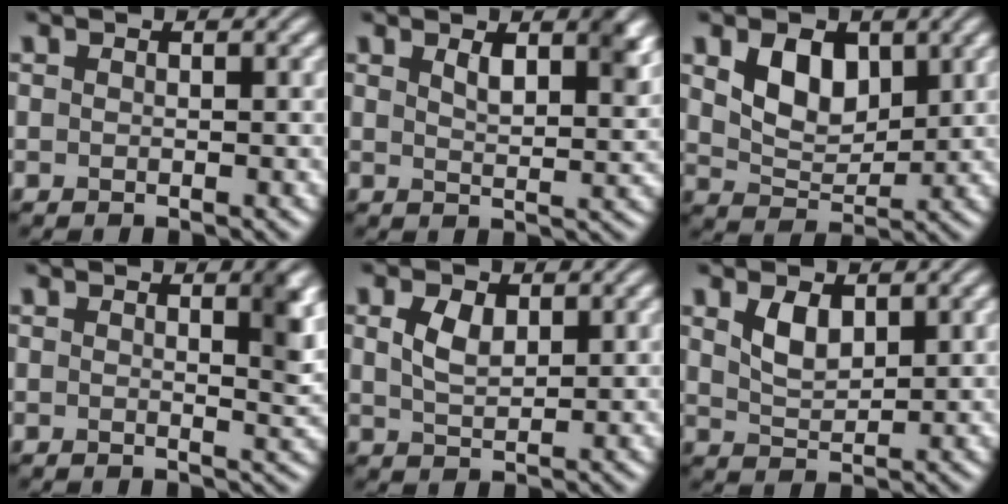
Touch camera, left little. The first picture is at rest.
{"total": 4.0, "force": [2.1, 1.4, 3.1], "torque": [-0.049, -0.004, 0.036]}
{"total": 4.7, "force": [1.9, 3.0, 3.1], "torque": [-0.067, -0.006, 0.033]}
{"total": 3.3, "force": [1.5, 1.0, 2.8], "torque": [-0.026, 0.002, 0.018]}
{"total": 2.7, "force": [1.1, 1.5, 1.9], "torque": [-0.047, 0.000, 0.026]}
{"total": 2.9, "force": [1.4, 1.5, 2.0], "torque": [-0.045, -0.002, 0.033]}